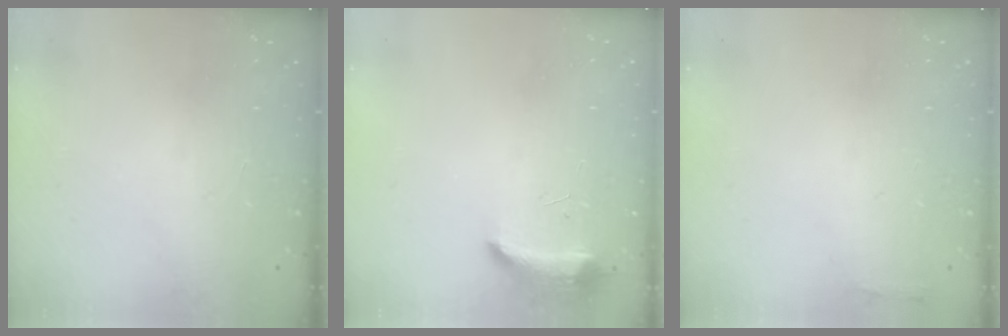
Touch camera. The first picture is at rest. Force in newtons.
{"total": 8.5, "press": 8.3, "slide": 2.0}
{"total": 2.3, "press": 2.3, "slide": 0.5}